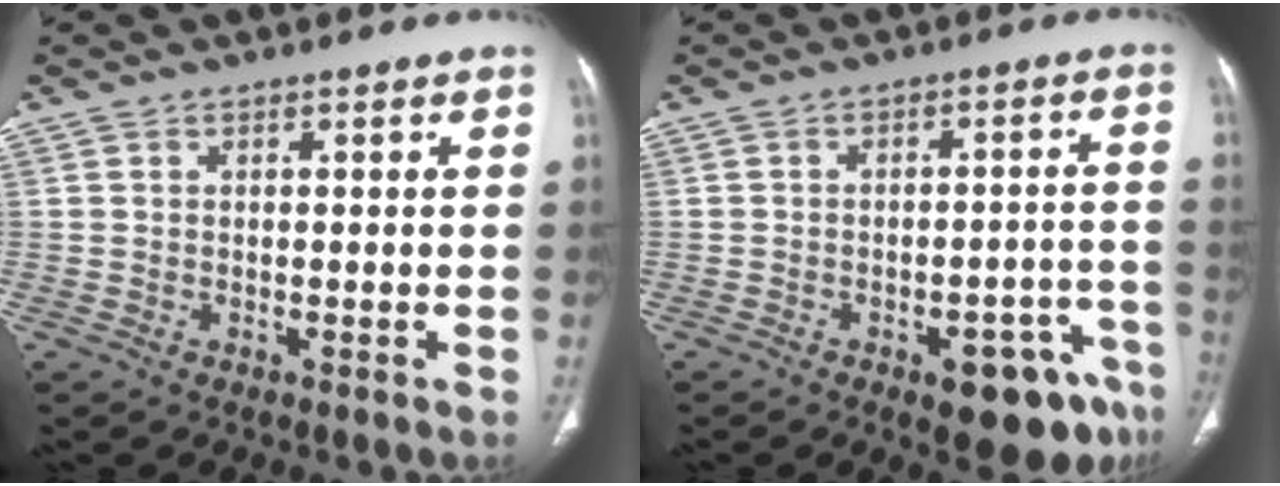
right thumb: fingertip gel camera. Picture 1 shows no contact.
{"total": 12.0, "force": [-6.9, 5.0, 8.4], "torque": [-0.072, 0.042, -0.083]}